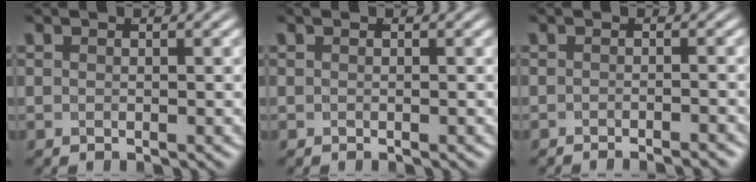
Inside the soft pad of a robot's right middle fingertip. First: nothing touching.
{"total": 0.0}
{"total": 1.8, "force": [-1.7, -0.3, 0.4], "torque": [0.000, 0.002, -0.031]}